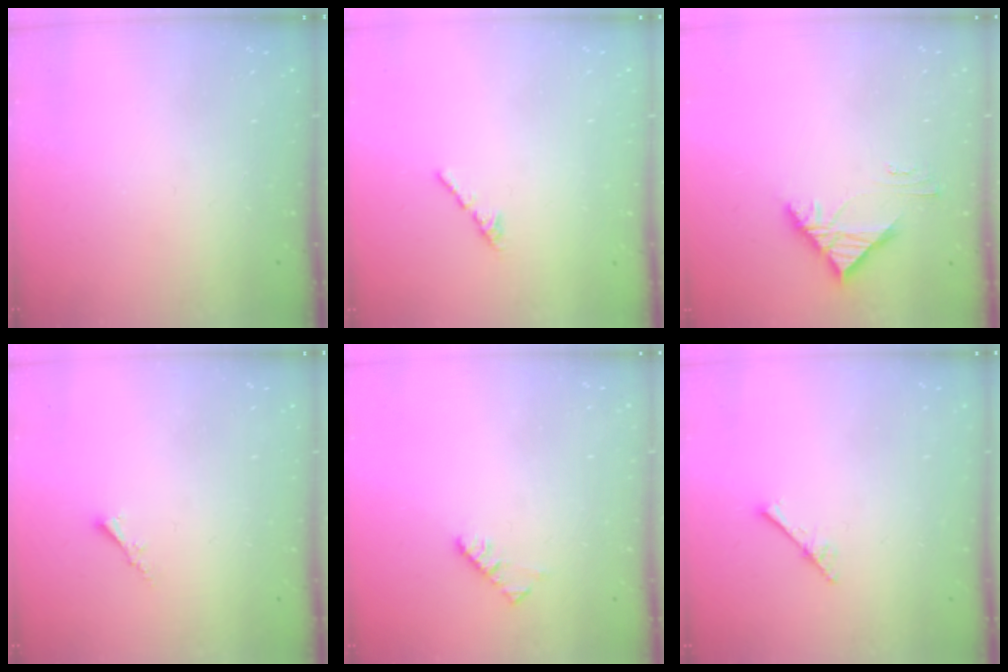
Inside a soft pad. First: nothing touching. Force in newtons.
{"total": 0.8, "press": 0.7, "slide": 0.5}
{"total": 4.3, "press": 4.3, "slide": 0.5}
{"total": 1.7, "press": 1.6, "slide": 0.4}
{"total": 4.5, "press": 4.5, "slide": 0.5}
{"total": 2.3, "press": 2.3, "slide": 0.2}